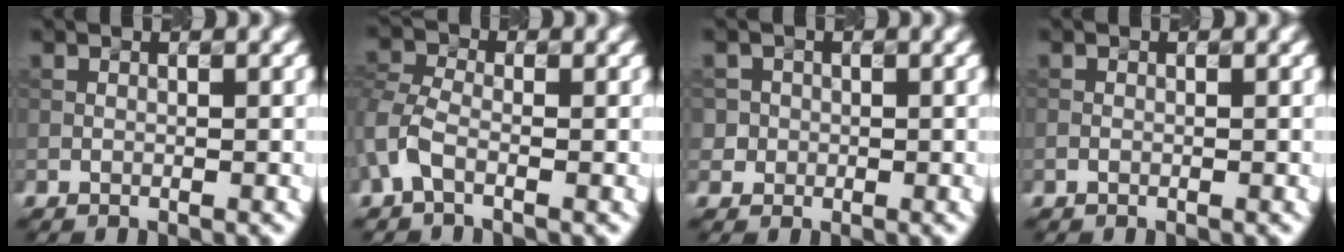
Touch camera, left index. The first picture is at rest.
{"total": 2.7, "force": [-1.0, 1.8, 1.7], "torque": [-0.045, 0.009, -0.031]}
{"total": 1.9, "force": [0.2, 1.9, -0.1], "torque": [0.010, 0.005, -0.005]}
{"total": 0.0}